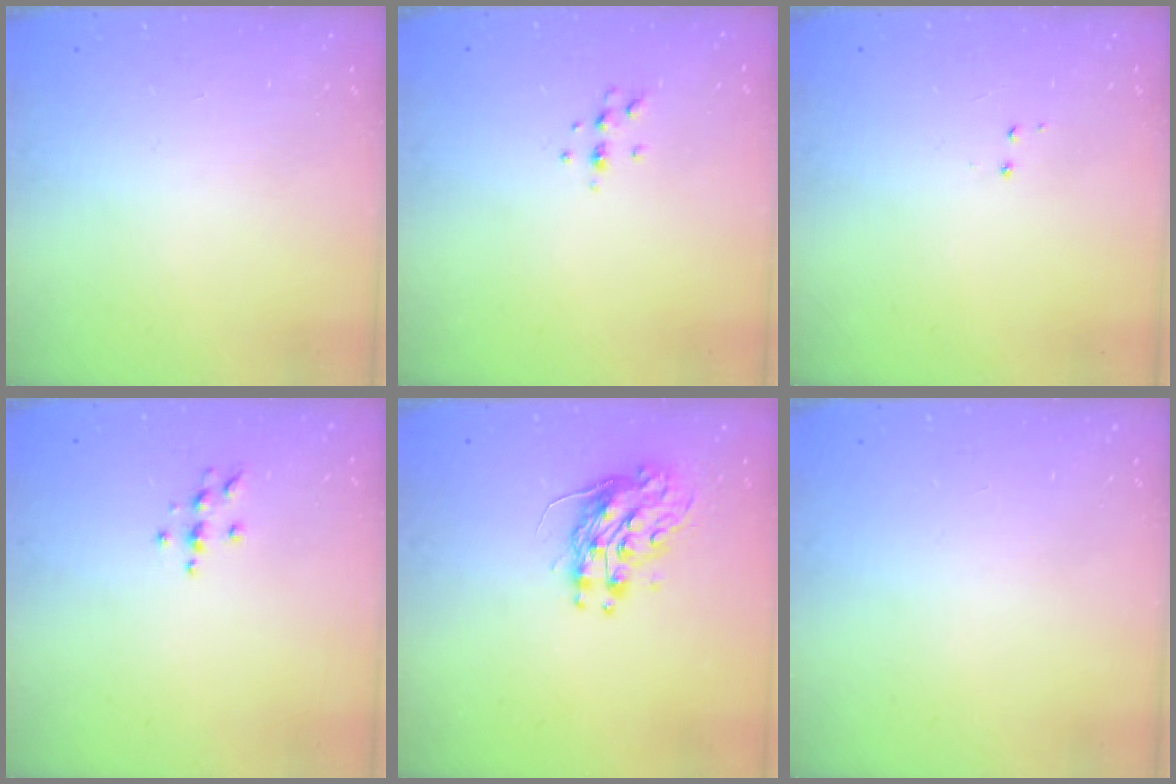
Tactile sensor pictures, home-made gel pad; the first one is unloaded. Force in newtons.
{"total": 3.8, "press": 3.8, "slide": 0.7}
{"total": 3.5, "press": 3.5, "slide": 0.5}
{"total": 4.0, "press": 4.0, "slide": 0.5}
{"total": 9.2, "press": 9.2, "slide": 0.7}
{"total": 0.0}